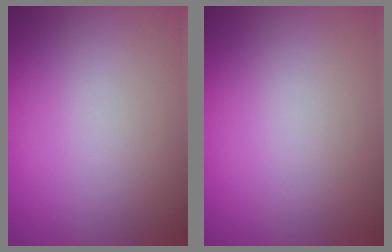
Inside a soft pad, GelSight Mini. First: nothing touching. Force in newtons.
{"total": 0.0}